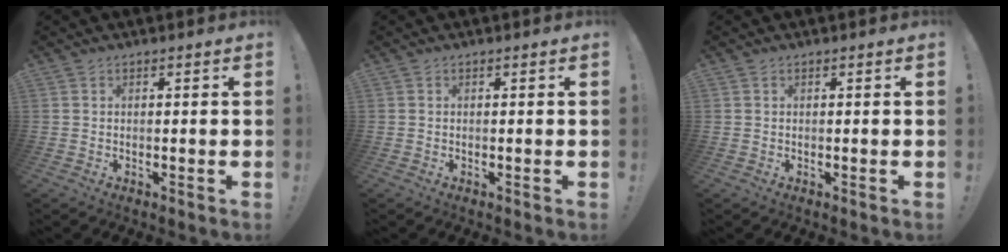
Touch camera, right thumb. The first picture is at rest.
{"total": 0.0}
{"total": 0.0}